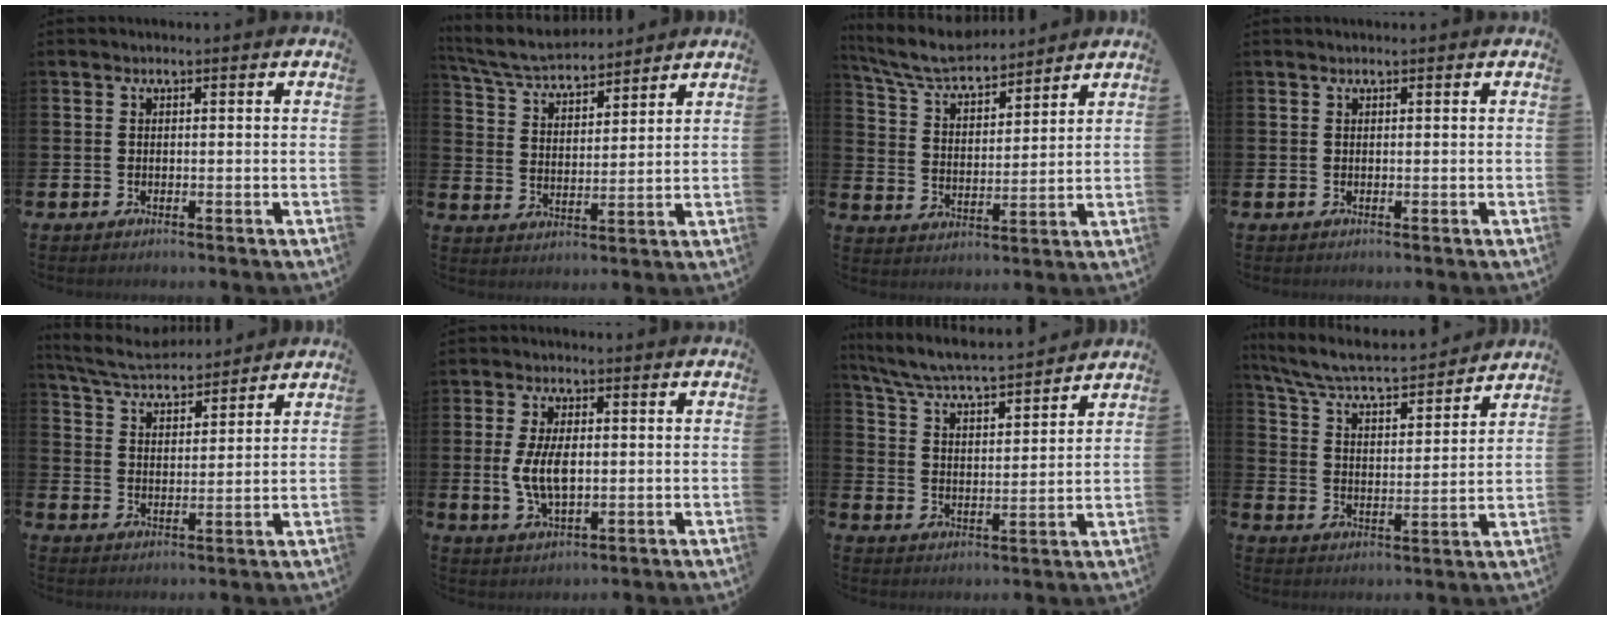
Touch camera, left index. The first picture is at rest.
{"total": 5.9, "force": [5.7, 1.0, 1.3], "torque": [-0.053, -0.030, 0.100]}
{"total": 7.0, "force": [6.5, 1.0, 2.2], "torque": [-0.075, -0.036, 0.115]}
{"total": 0.0}
{"total": 5.7, "force": [5.5, 0.9, 1.1], "torque": [-0.049, -0.029, 0.099]}
{"total": 6.1, "force": [0.2, 3.1, 5.3], "torque": [-0.099, -0.002, -0.003]}
{"total": 6.1, "force": [5.9, 0.2, 1.6], "torque": [-0.060, -0.048, 0.099]}
{"total": 7.0, "force": [6.5, 1.0, 2.3], "torque": [-0.078, -0.051, 0.109]}